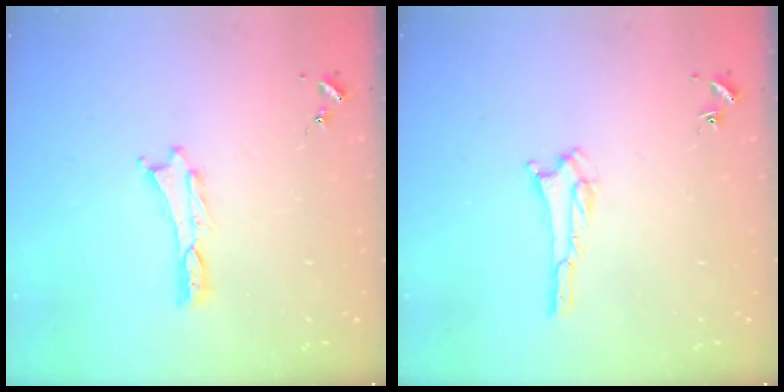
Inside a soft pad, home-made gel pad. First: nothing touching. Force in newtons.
{"total": 1.9, "press": 1.9, "slide": 0.2}